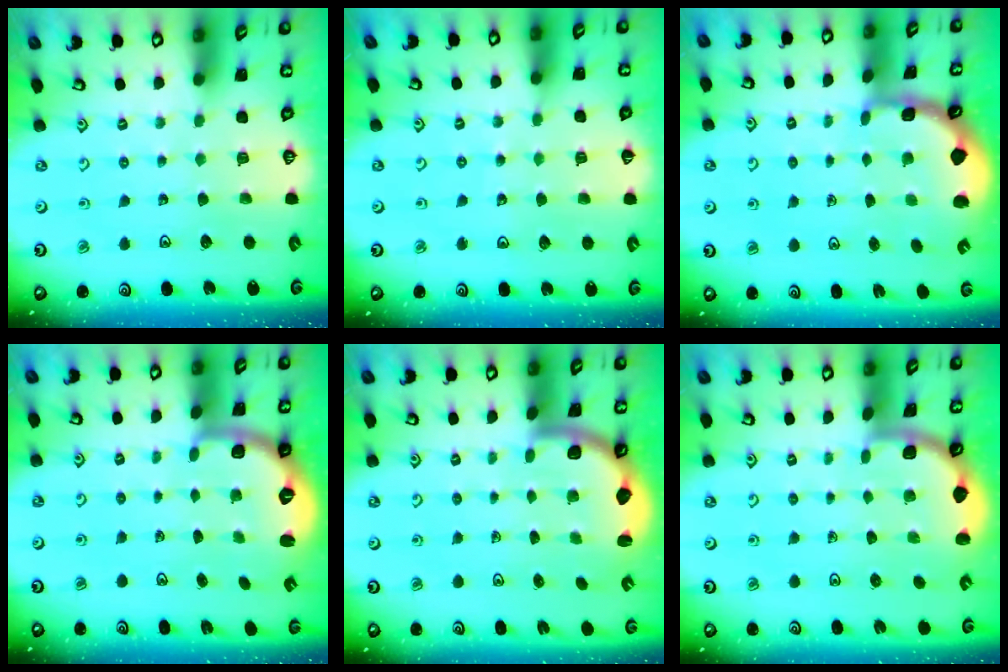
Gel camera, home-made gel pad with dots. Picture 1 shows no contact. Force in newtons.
{"total": 5.3, "press": 5.0, "slide": 1.7}
{"total": 1.8, "press": 1.8, "slide": 0.3}
{"total": 2.7, "press": 1.7, "slide": 2.0}
{"total": 2.5, "press": 2.2, "slide": 1.1}
{"total": 1.8, "press": 1.8, "slide": 0.1}